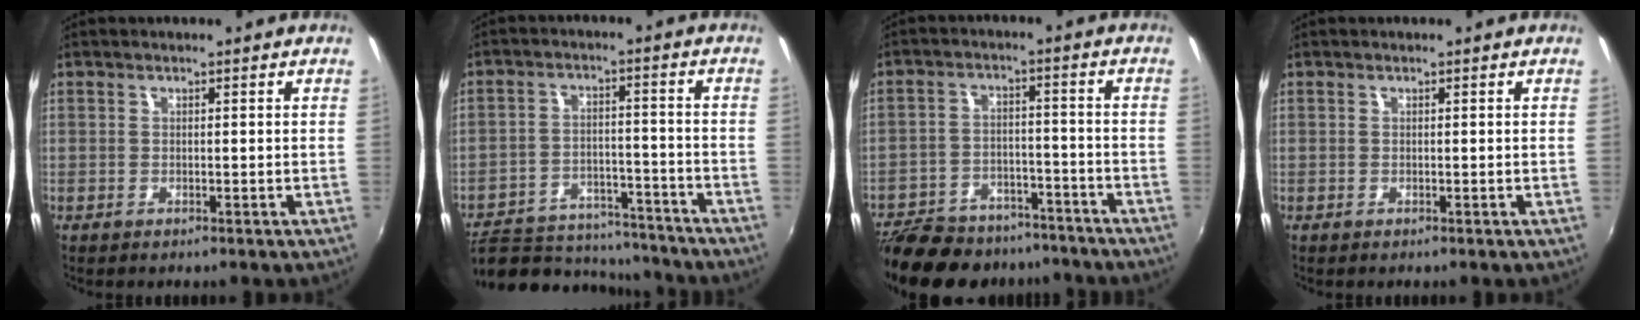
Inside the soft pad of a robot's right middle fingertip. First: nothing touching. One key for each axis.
{"total": 18.1, "fx": -15.7, "fy": 6.6, "fz": 6.1, "tx": -0.134, "ty": 0.009, "tz": -0.211}
{"total": 21.2, "fx": -17.7, "fy": 8.4, "fz": 8.1, "tx": -0.184, "ty": 0.007, "tz": -0.250}
{"total": 0.0}